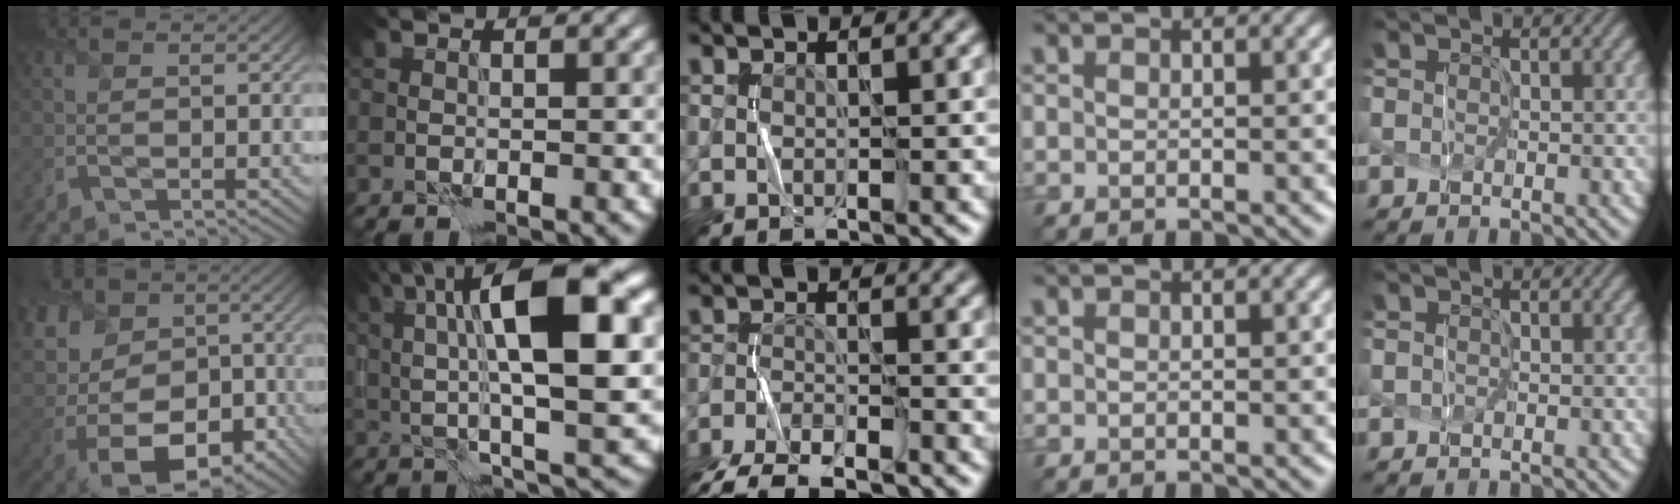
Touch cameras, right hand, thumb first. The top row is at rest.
{"thumb": {"total": 16.6, "force": [-1.2, 12.7, 10.6], "torque": [-0.229, 0.000, -0.020]}, "index": {"total": 12.8, "force": [3.6, 3.2, 11.8], "torque": [-0.183, 0.011, 0.057]}, "middle": {"total": 7.4, "force": [-6.4, 2.1, 3.0], "torque": [-0.052, -0.024, -0.115]}}